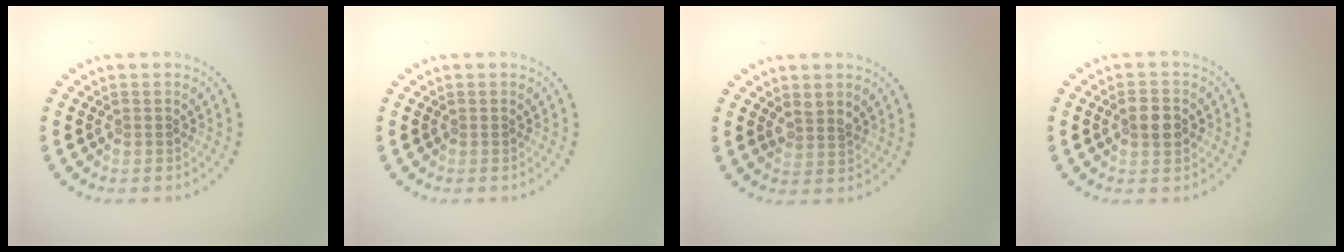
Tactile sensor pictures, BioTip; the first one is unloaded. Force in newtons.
{"total": 0.0}
{"total": 1.5, "press": 1.3, "slide": 0.9}
{"total": 2.9, "press": 2.9, "slide": 0.1}